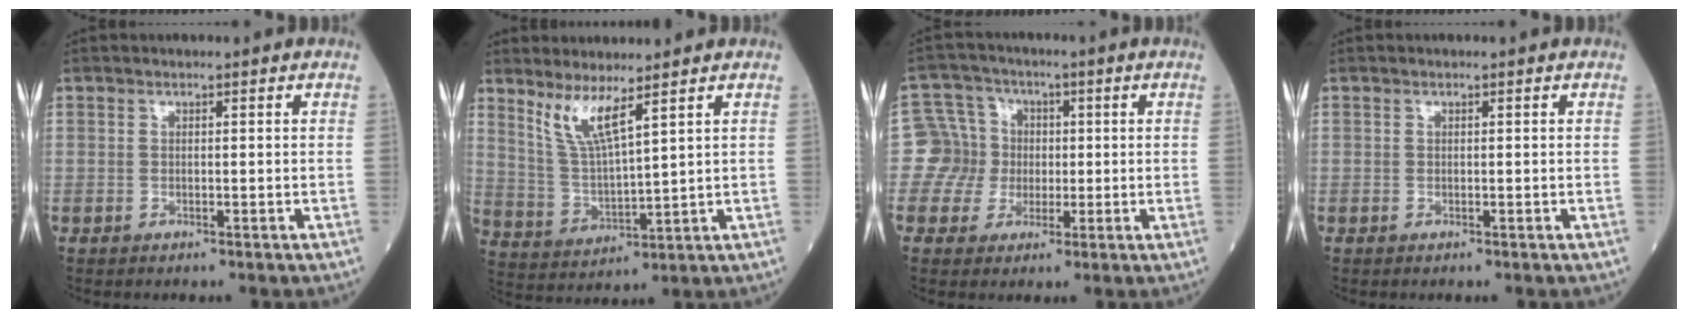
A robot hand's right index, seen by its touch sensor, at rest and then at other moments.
{"total": 6.6, "force": [4.5, 0.1, 4.9], "torque": [-0.106, -0.018, 0.100]}
{"total": 6.7, "force": [-0.2, 6.6, 0.2], "torque": [0.001, 0.026, -0.002]}
{"total": 0.0}